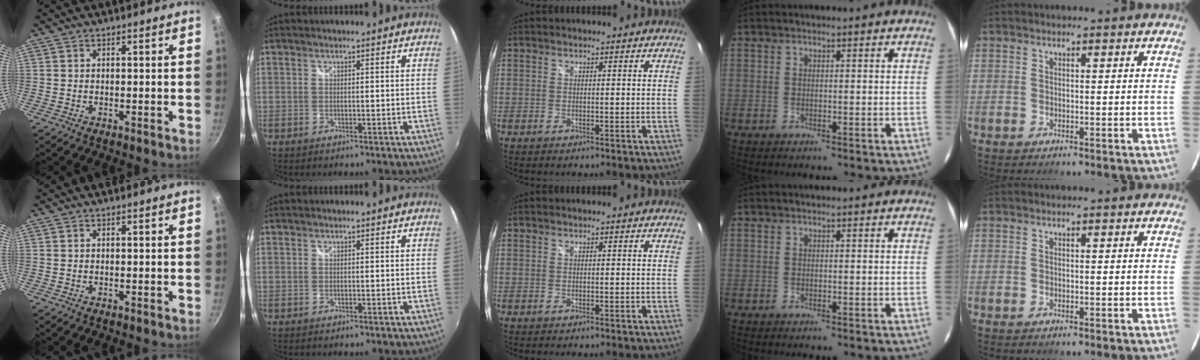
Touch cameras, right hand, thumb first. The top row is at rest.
{}